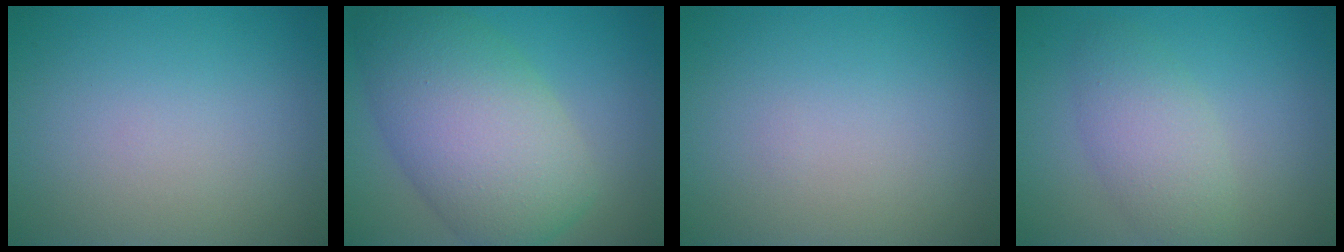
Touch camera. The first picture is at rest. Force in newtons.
{"total": 9.9, "press": 9.9, "slide": 0.4}
{"total": 0.0}
{"total": 3.5, "press": 3.5, "slide": 0.2}